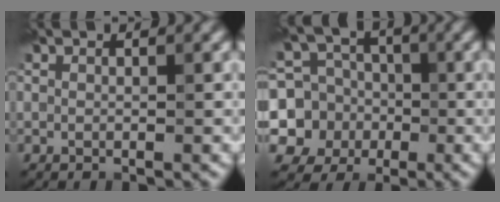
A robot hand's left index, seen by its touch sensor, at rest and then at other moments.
{"total": 8.0, "force": [-1.2, 7.6, 2.1], "torque": [-0.044, 0.010, -0.050]}